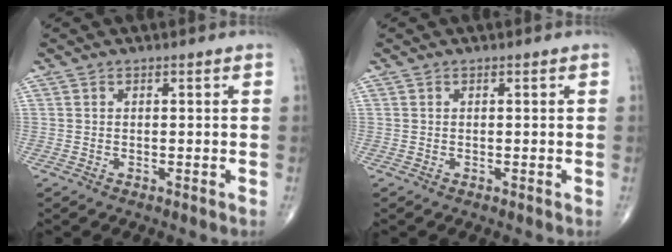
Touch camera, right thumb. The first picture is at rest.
{"total": 0.0}